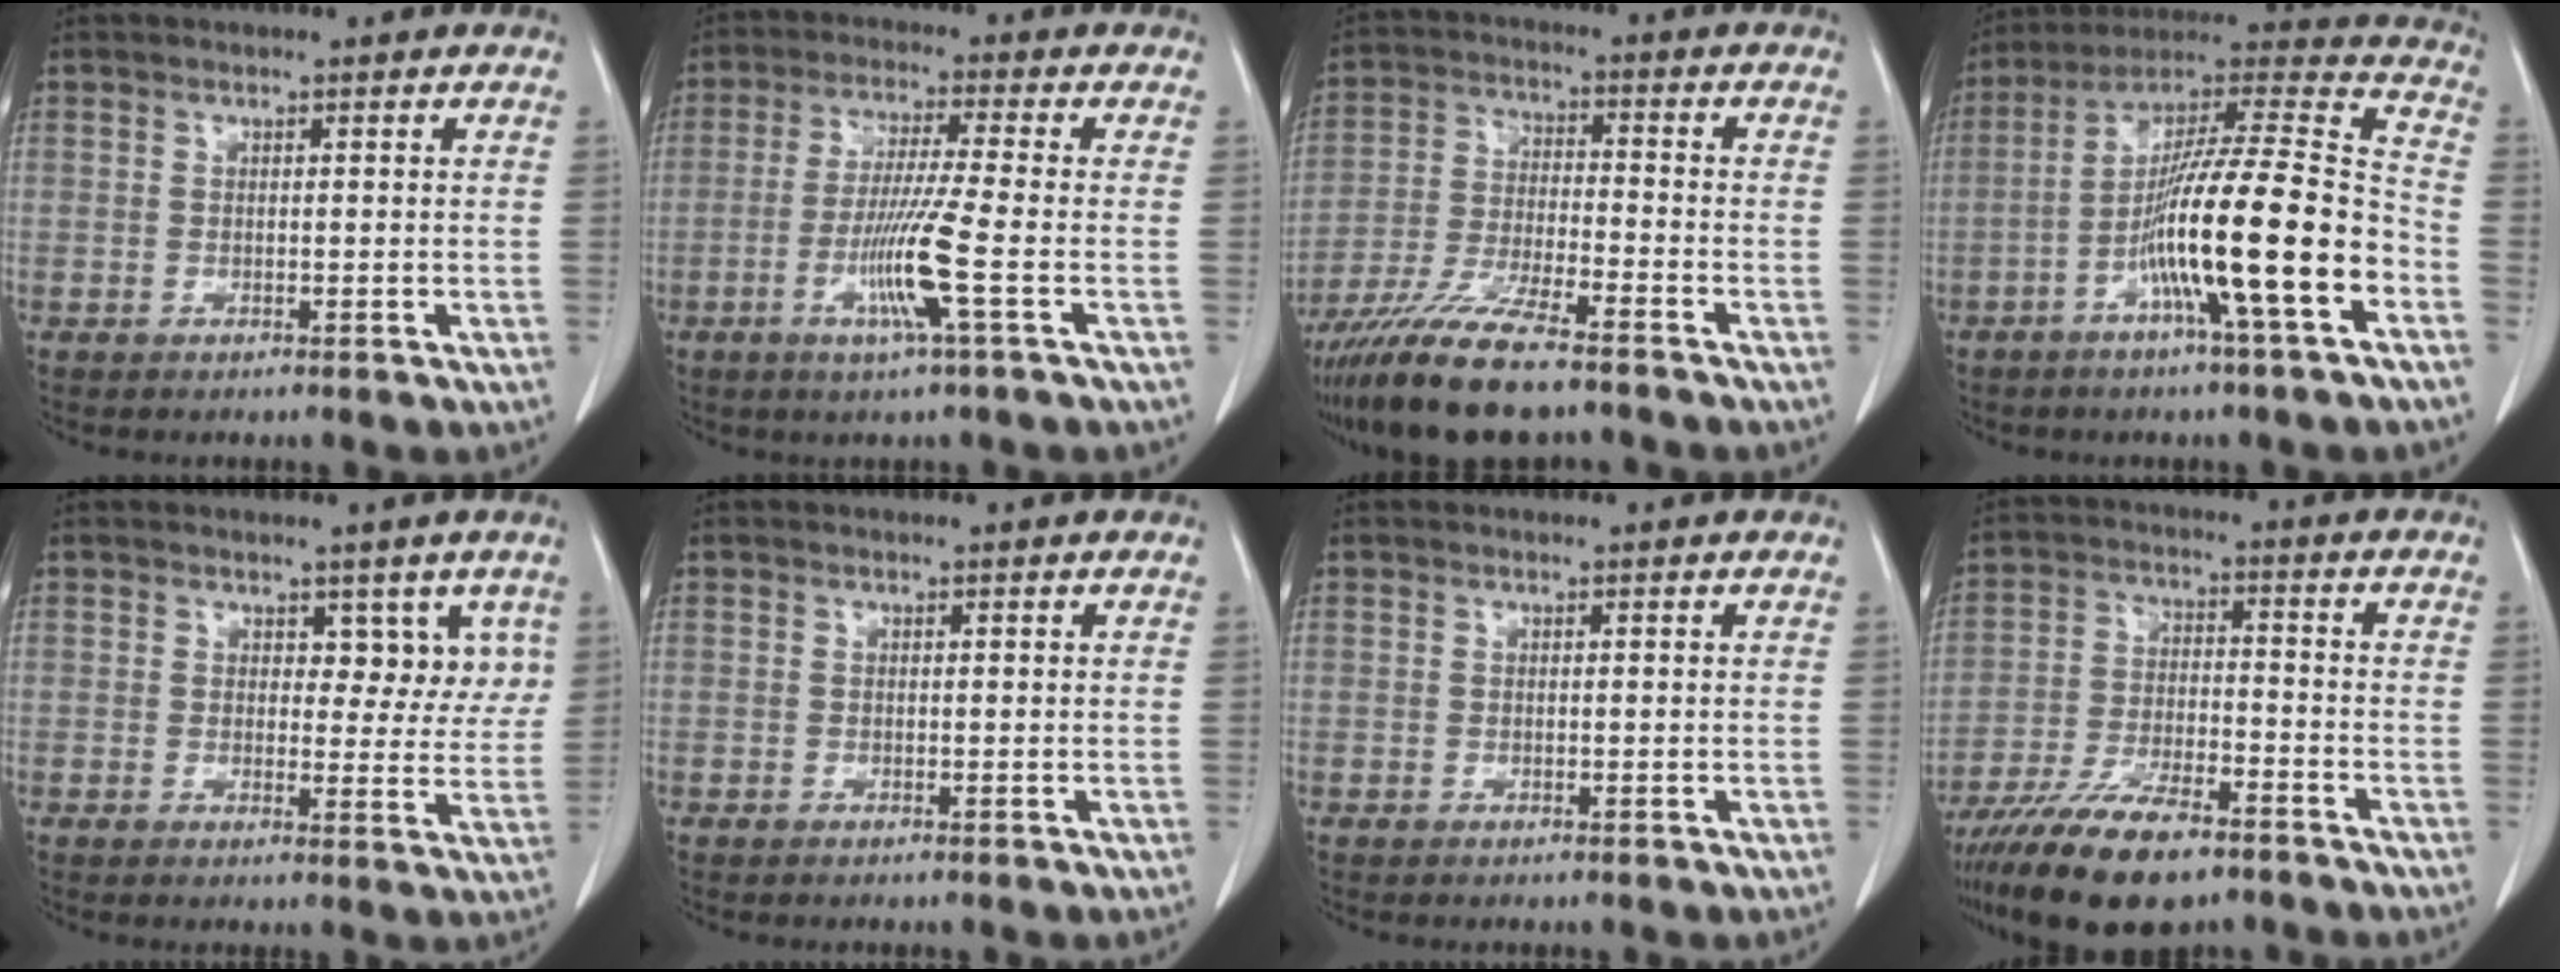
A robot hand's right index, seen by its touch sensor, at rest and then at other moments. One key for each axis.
{"total": 8.6, "fx": -2.8, "fy": -1.2, "fz": 8.1, "tx": -0.158, "ty": -0.014, "tz": -0.058}
{"total": 12.4, "fx": -9.8, "fy": 1.5, "fz": 7.5, "tx": -0.146, "ty": -0.028, "tz": -0.176}
{"total": 18.9, "fx": -6.7, "fy": 0.3, "fz": 17.7, "tx": -0.300, "ty": 0.002, "tz": -0.120}
{"total": 4.9, "fx": 2.5, "fy": 3.0, "fz": 2.9, "tx": -0.012, "ty": 0.001, "tz": 0.028}
{"total": 0.0}
{"total": 0.0}
{"total": 13.8, "fx": -10.2, "fy": 3.8, "fz": 8.4, "tx": -0.158, "ty": -0.022, "tz": -0.181}